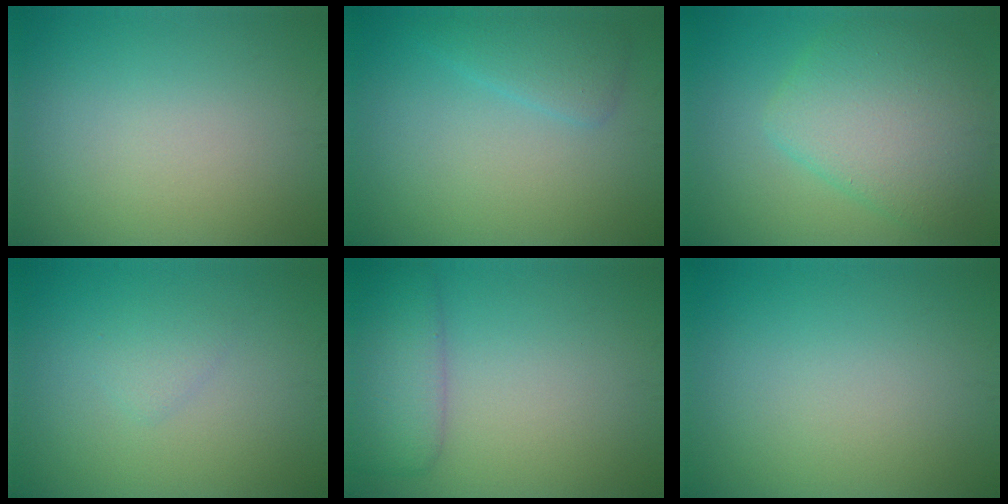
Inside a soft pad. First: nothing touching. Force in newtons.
{"total": 2.4, "press": 2.4, "slide": 0.2}
{"total": 7.1, "press": 7.1, "slide": 0.2}
{"total": 1.2, "press": 1.2, "slide": 0.1}
{"total": 3.8, "press": 3.8, "slide": 0.1}
{"total": 0.0}